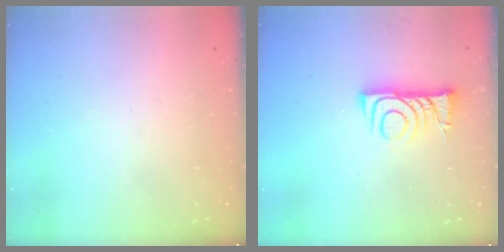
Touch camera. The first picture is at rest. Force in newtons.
{"total": 7.3, "press": 7.2, "slide": 0.9}